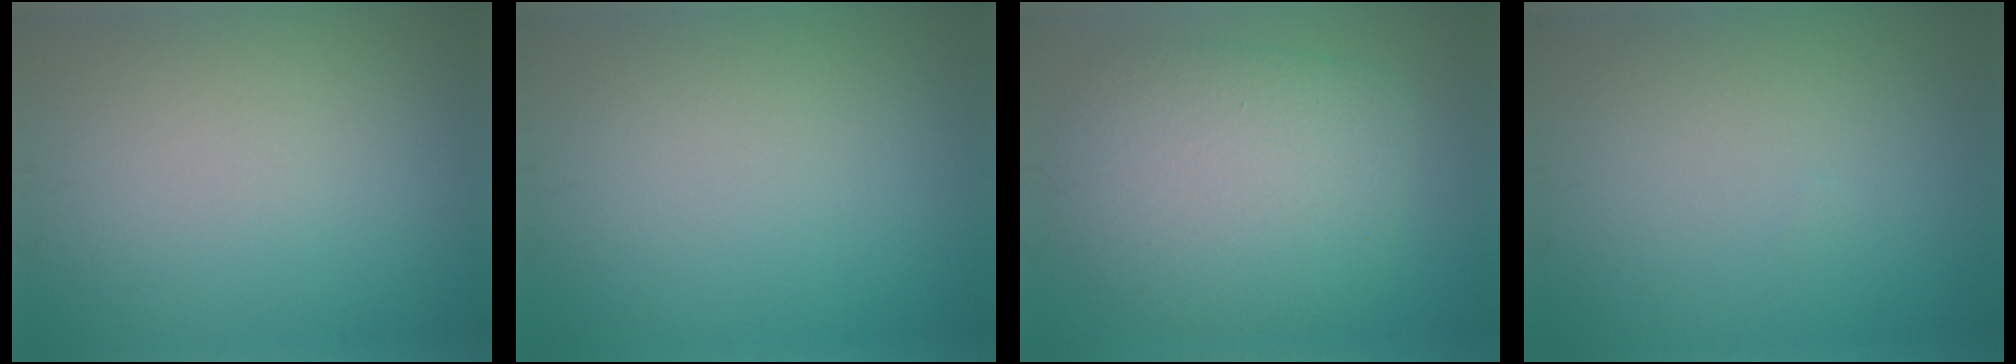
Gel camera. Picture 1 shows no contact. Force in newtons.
{"total": 0.0}
{"total": 8.2, "press": 8.2, "slide": 0.3}
{"total": 0.0}